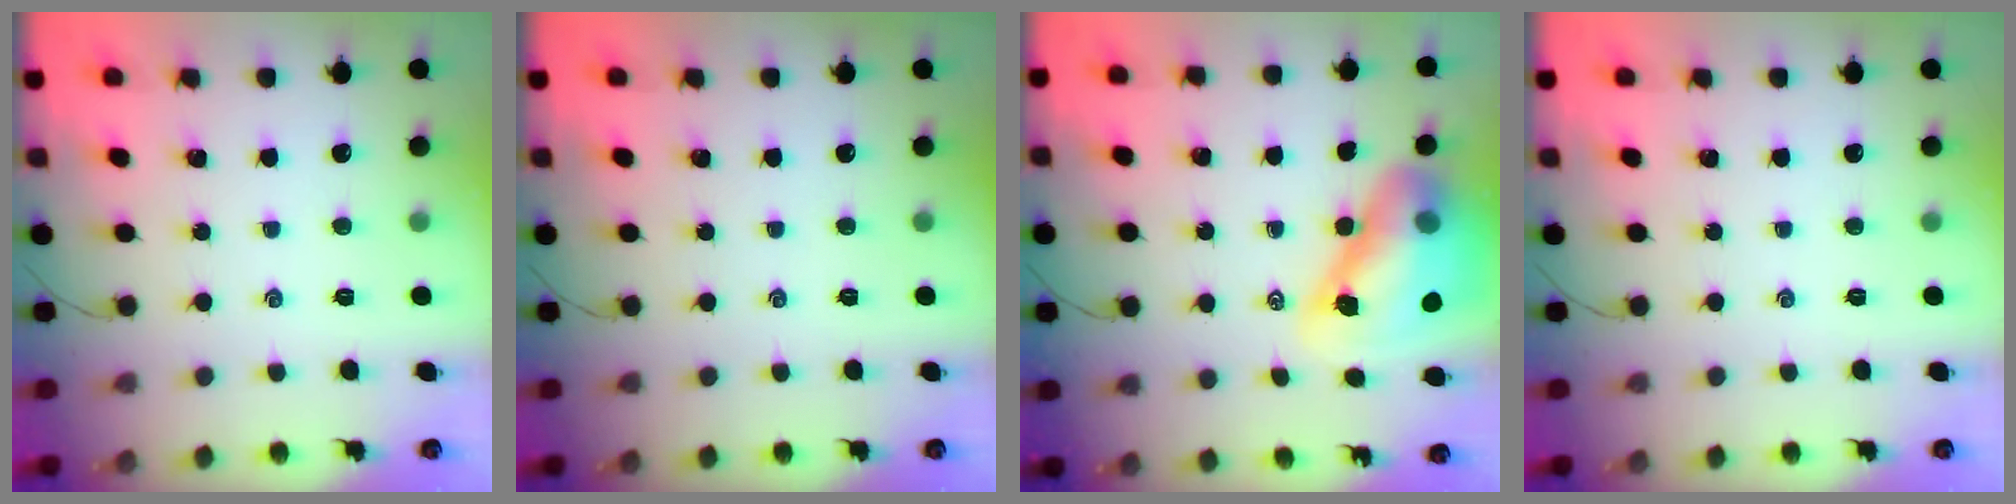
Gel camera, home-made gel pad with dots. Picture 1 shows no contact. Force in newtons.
{"total": 0.0}
{"total": 16.0, "press": 15.3, "slide": 4.6}
{"total": 0.0}